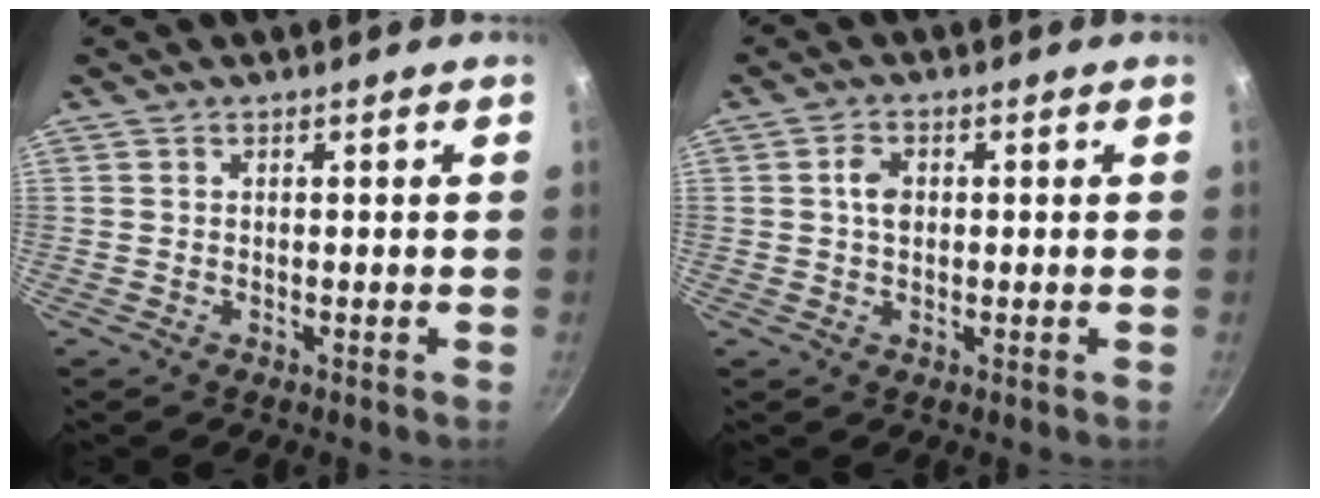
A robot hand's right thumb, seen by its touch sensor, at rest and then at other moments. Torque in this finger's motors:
{"motor_torque": [0.73, 0.64, 0.69, 0.14, 0.01]}